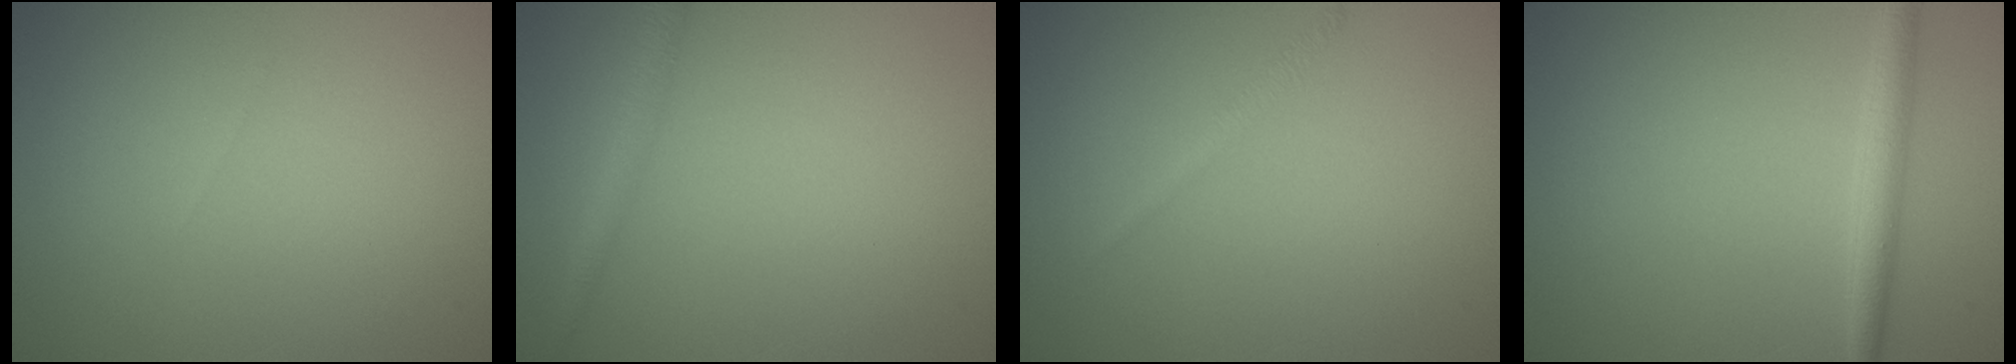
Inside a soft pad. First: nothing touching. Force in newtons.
{"total": 1.8, "press": 1.8, "slide": 0.1}
{"total": 0.9, "press": 0.9, "slide": 0.1}
{"total": 2.3, "press": 2.3, "slide": 0.1}